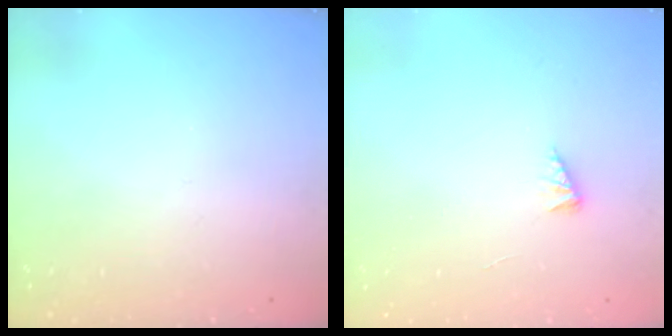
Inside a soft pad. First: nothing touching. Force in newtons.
{"total": 1.9, "press": 1.8, "slide": 0.4}